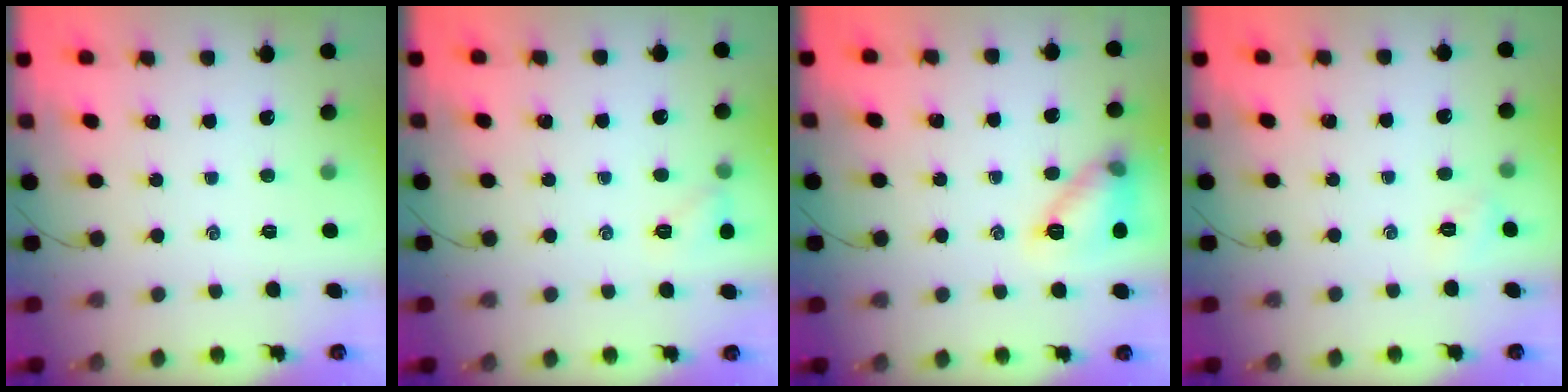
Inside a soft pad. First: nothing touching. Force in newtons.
{"total": 6.4, "press": 6.2, "slide": 1.9}
{"total": 11.6, "press": 11.6, "slide": 0.3}
{"total": 2.2, "press": 2.2, "slide": 0.6}